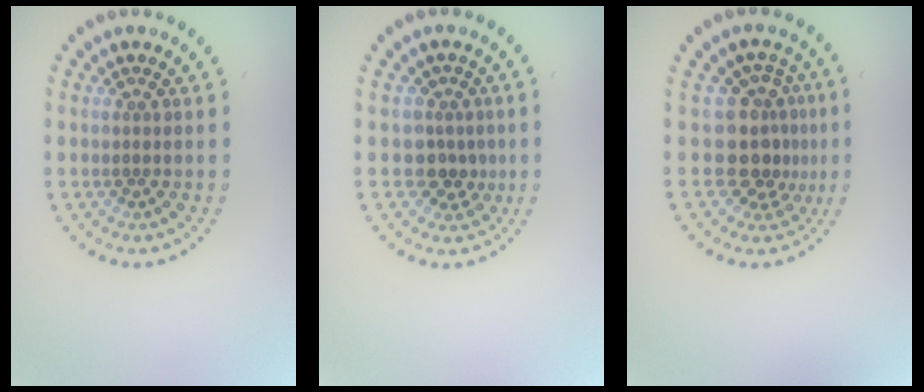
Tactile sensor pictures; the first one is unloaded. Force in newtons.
{"total": 2.6, "press": 2.0, "slide": 1.6}
{"total": 3.9, "press": 2.9, "slide": 2.7}